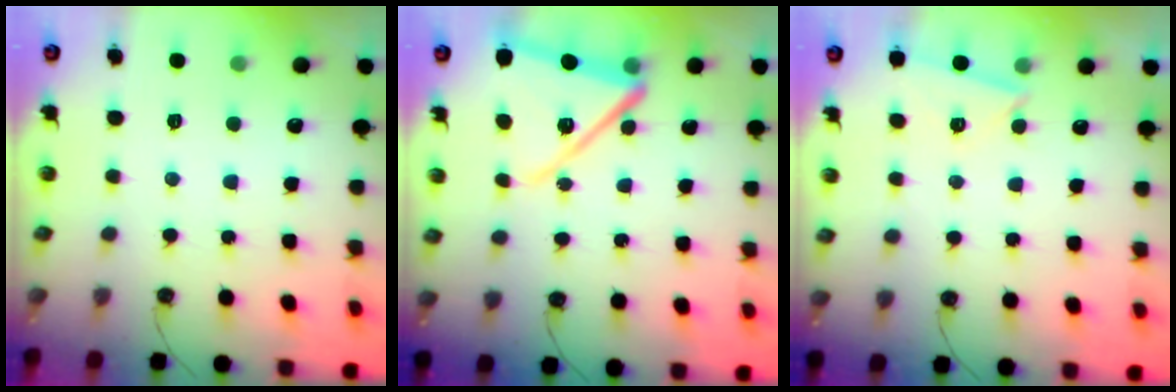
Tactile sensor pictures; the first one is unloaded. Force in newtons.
{"total": 14.9, "press": 14.8, "slide": 1.5}
{"total": 3.0, "press": 2.5, "slide": 1.7}